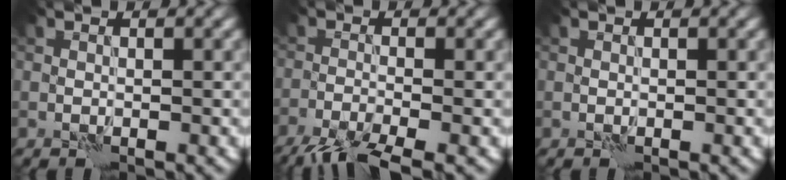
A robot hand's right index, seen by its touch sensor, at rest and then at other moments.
{"total": 6.0, "force": [-4.6, 1.1, 3.8], "torque": [-0.067, -0.016, -0.093]}
{"total": 0.0}